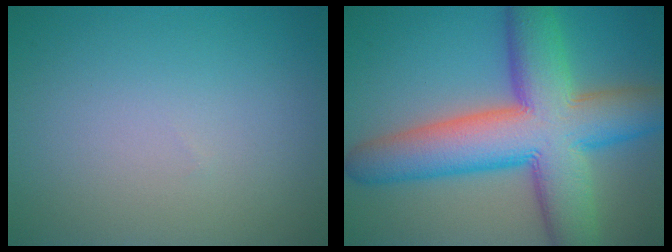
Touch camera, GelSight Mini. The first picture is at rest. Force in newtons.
{"total": 13.3, "press": 13.2, "slide": 0.6}